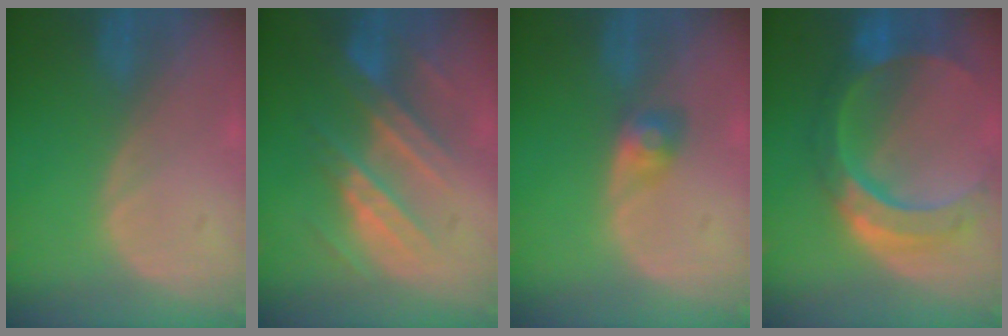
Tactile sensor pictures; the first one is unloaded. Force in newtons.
{"total": 8.9, "press": 7.8, "slide": 4.4}
{"total": 2.9, "press": 2.6, "slide": 1.1}
{"total": 11.1, "press": 9.2, "slide": 6.1}